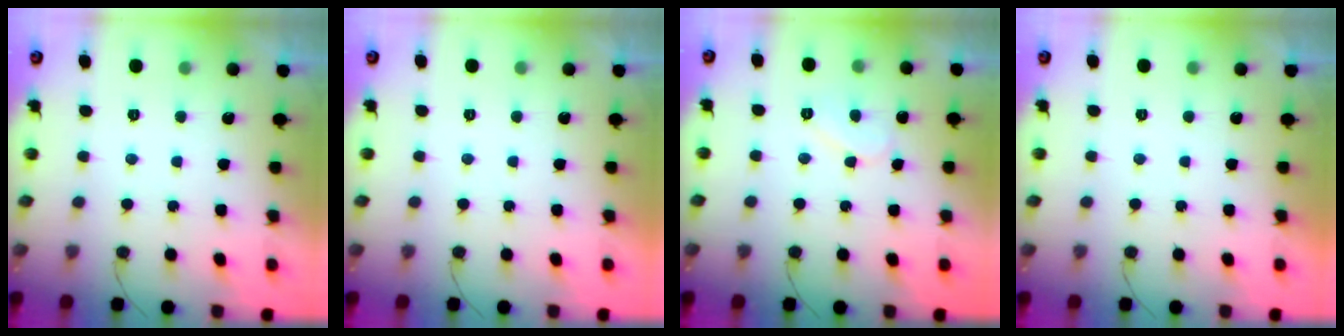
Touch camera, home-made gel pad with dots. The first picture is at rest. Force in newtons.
{"total": 1.7, "press": 1.7, "slide": 0.1}
{"total": 5.2, "press": 5.2, "slide": 0.1}
{"total": 1.7, "press": 1.7, "slide": 0.0}